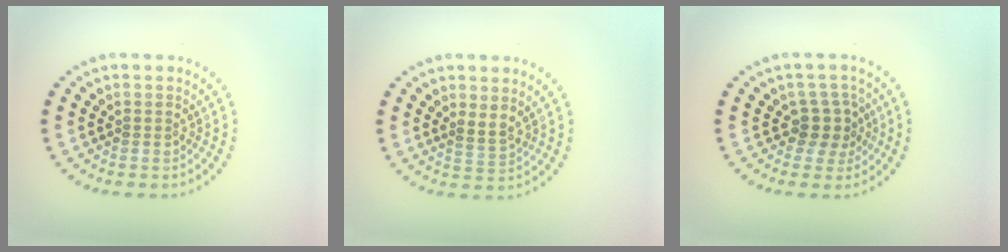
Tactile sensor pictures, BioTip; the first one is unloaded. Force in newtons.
{"total": 1.5, "press": 1.1, "slide": 1.0}
{"total": 2.6, "press": 2.1, "slide": 1.4}